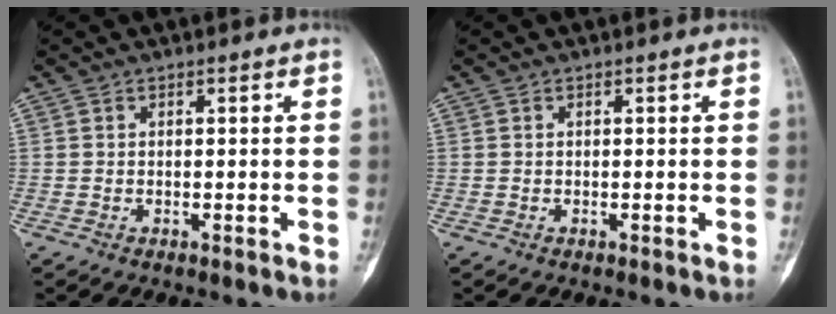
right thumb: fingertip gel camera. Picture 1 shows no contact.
{"total": 0.0}